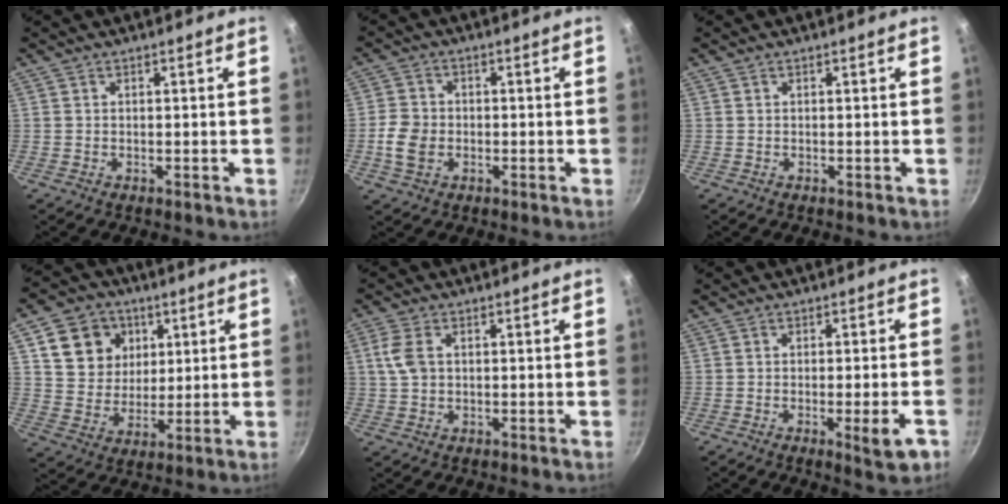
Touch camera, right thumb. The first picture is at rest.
{"total": 5.8, "force": [-1.5, 4.5, 3.4], "torque": [-0.057, 0.008, -0.032]}
{"total": 0.0}
{"total": 12.9, "force": [4.7, 10.9, 5.0], "torque": [-0.058, -0.011, 0.082]}
{"total": 5.0, "force": [1.1, 3.4, 3.6], "torque": [-0.072, 0.004, 0.020]}
{"total": 5.7, "force": [-2.3, 0.7, 5.2], "torque": [-0.066, 0.001, -0.031]}